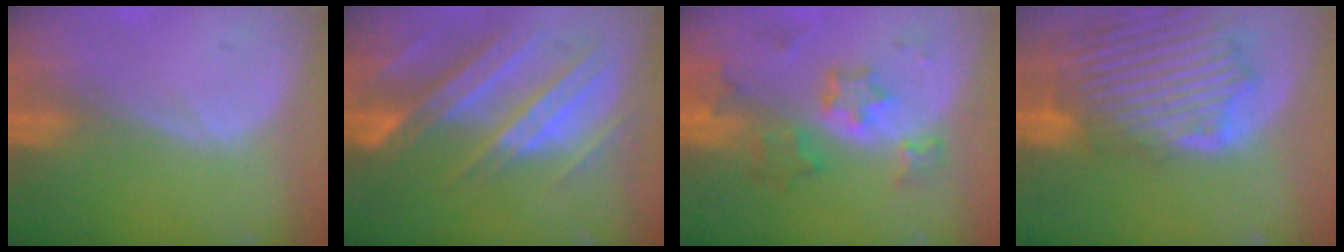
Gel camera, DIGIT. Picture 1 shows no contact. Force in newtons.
{"total": 11.0, "press": 9.8, "slide": 5.0}
{"total": 6.5, "press": 6.4, "slide": 0.7}
{"total": 13.4, "press": 11.6, "slide": 6.6}